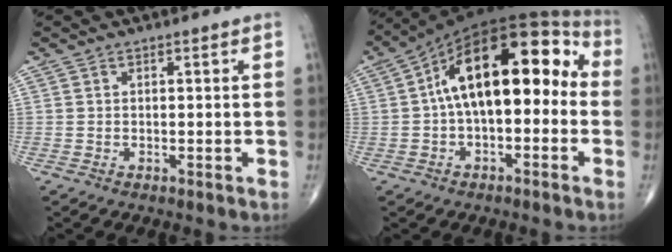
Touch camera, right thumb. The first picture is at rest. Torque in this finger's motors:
{"motor_torque": [-0.46, 2.28, 1.57, 0.86, 0.21]}